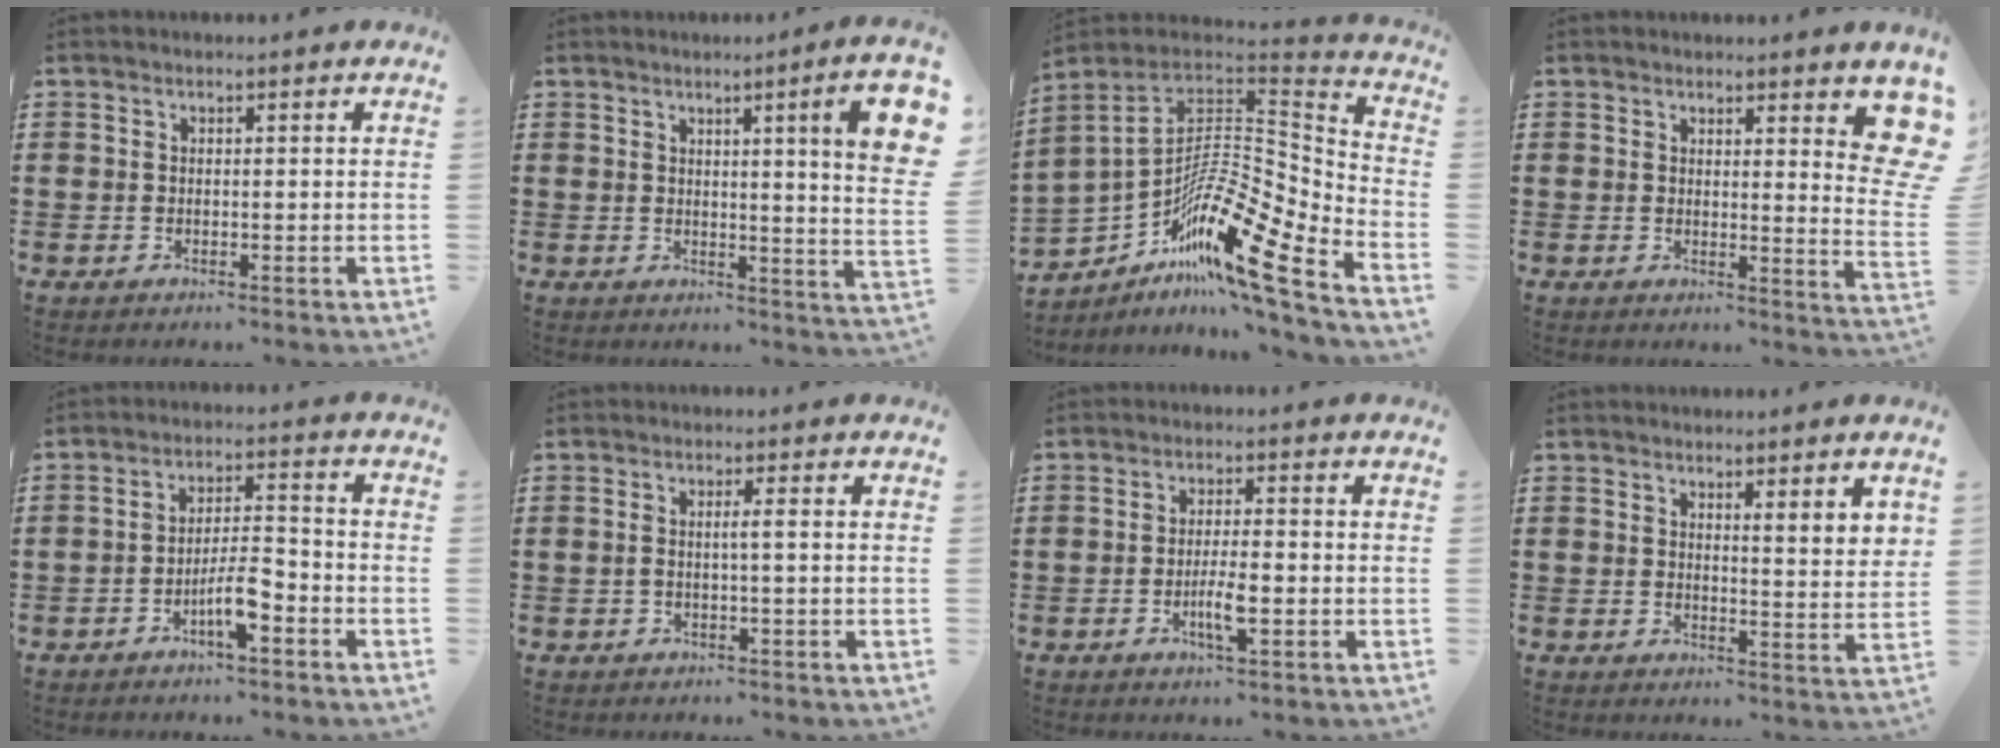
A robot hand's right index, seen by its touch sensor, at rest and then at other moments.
{"total": 8.1, "force": [3.2, 0.1, 7.5], "torque": [-0.114, -0.017, 0.046]}
{"total": 15.7, "force": [-8.8, 4.1, 12.4], "torque": [-0.228, -0.014, -0.169]}
{"total": 4.8, "force": [3.4, 0.9, 3.4], "torque": [-0.046, -0.013, 0.056]}
{"total": 6.2, "force": [-3.2, 1.6, 5.1], "torque": [-0.098, 0.004, -0.059]}
{"total": 1.7, "force": [-0.3, -0.2, 1.6], "torque": [-0.031, -0.001, -0.008]}
{"total": 4.4, "force": [-1.6, 0.7, 4.0], "torque": [-0.073, -0.002, -0.029]}
{"total": 2.2, "force": [2.0, -0.4, 1.0], "torque": [-0.027, -0.003, 0.035]}